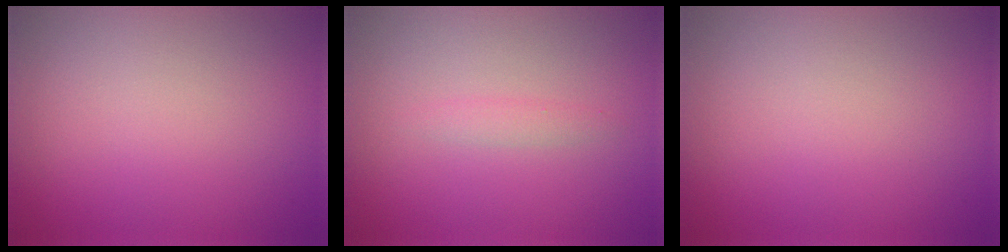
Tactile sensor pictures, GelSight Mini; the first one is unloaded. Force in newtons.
{"total": 0.9, "press": 0.9, "slide": 0.2}
{"total": 0.0}